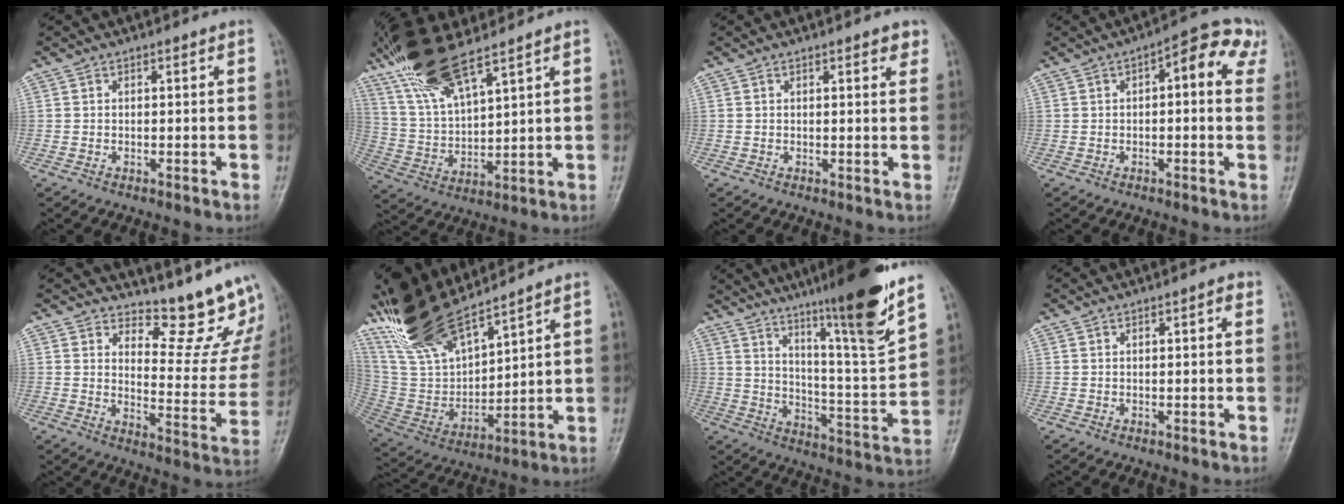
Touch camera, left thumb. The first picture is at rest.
{"total": 14.0, "force": [10.5, 3.2, 8.6], "torque": [-0.169, -0.036, 0.218]}
{"total": 2.3, "force": [1.4, 0.7, 1.6], "torque": [-0.012, -0.006, 0.016]}
{"total": 9.1, "force": [2.8, 3.7, 7.9], "torque": [-0.079, 0.028, 0.024]}
{"total": 14.5, "force": [12.8, 4.2, 5.3], "torque": [-0.026, -0.139, 0.158]}
{"total": 18.2, "force": [14.8, 5.5, 9.1], "torque": [-0.152, -0.068, 0.302]}
{"total": 20.0, "force": [13.6, 0.9, 14.6], "torque": [-0.200, -0.074, 0.217]}
{"total": 1.4, "force": [0.4, 0.4, 1.3], "torque": [-0.018, 0.002, 0.004]}